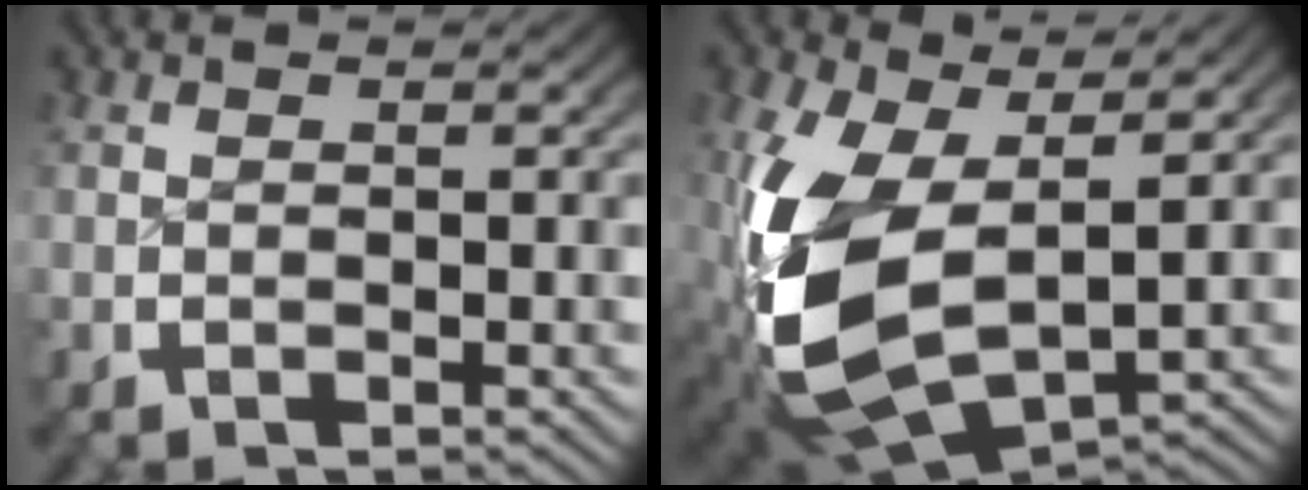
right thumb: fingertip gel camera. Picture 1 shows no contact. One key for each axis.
{"total": 12.3, "fx": -1.0, "fy": 8.6, "fz": 8.7, "tx": -0.243, "ty": -0.078, "tz": 0.021}